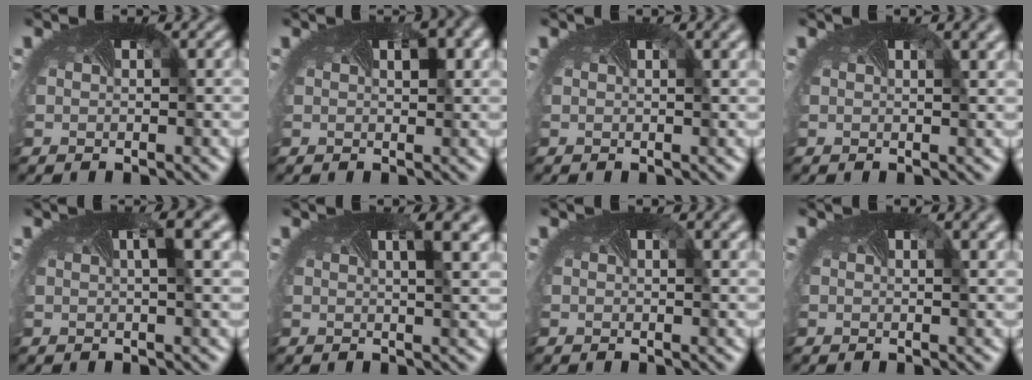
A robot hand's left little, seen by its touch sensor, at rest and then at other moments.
{"total": 2.5, "force": [1.0, 0.8, 2.2], "torque": [-0.030, -0.002, 0.015]}
{"total": 2.6, "force": [1.3, 1.0, 2.0], "torque": [-0.014, 0.006, -0.001]}
{"total": 3.6, "force": [1.8, 1.4, 2.7], "torque": [-0.018, 0.010, 0.004]}
{"total": 3.3, "force": [1.3, 0.7, 3.0], "torque": [-0.030, 0.003, 0.012]}
{"total": 3.9, "force": [1.6, 1.3, 3.3], "torque": [-0.028, 0.002, 0.013]}
{"total": 2.3, "force": [1.2, 1.0, 1.7], "torque": [-0.009, 0.005, -0.002]}
{"total": 2.9, "force": [1.5, 1.2, 2.2], "torque": [-0.013, 0.007, -0.001]}